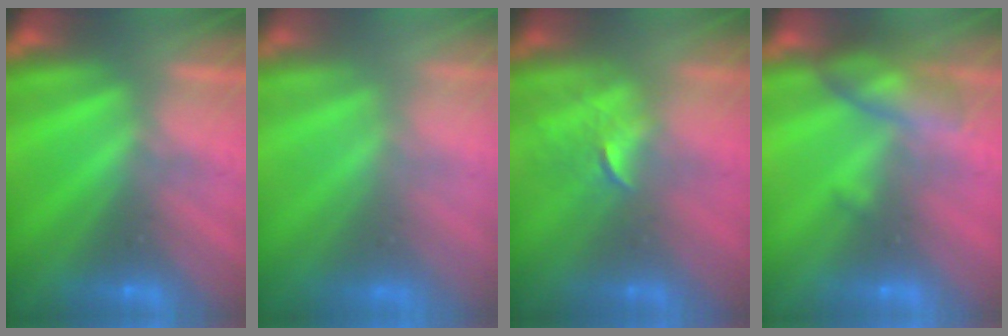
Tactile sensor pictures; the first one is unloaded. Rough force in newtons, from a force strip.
{"total": 8.6}
{"total": 2.5}
{"total": 2.7}